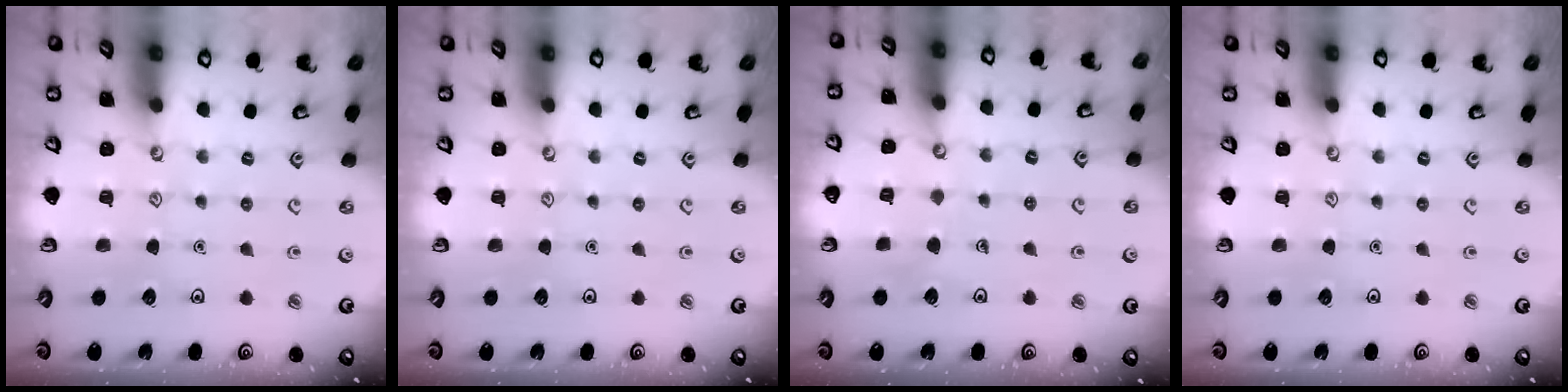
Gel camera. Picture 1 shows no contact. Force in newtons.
{"total": 0.0}
{"total": 3.9, "press": 3.9, "slide": 0.2}
{"total": 0.0}